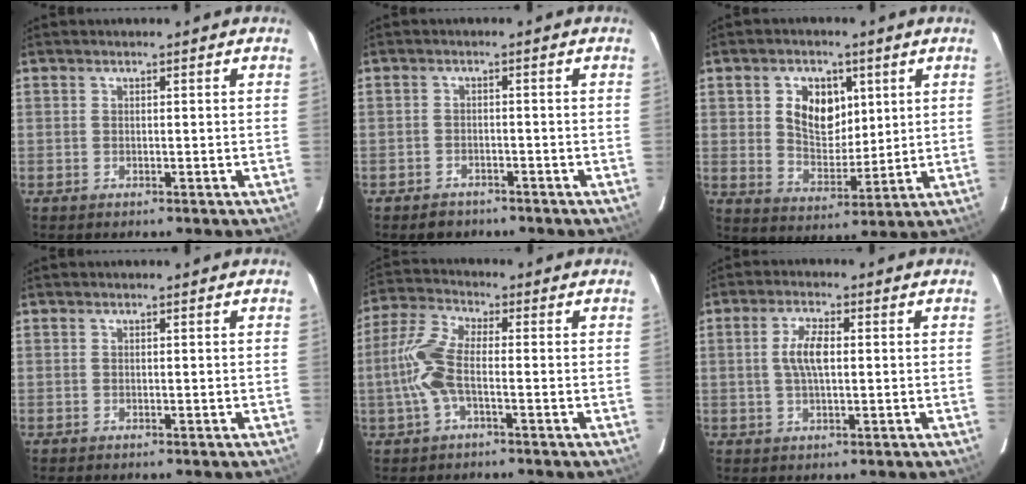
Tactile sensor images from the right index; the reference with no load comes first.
{"total": 3.3, "force": [-2.5, 2.1, 0.4], "torque": [-0.016, 0.007, -0.036]}
{"total": 9.2, "force": [2.9, 6.5, 5.8], "torque": [-0.103, 0.007, 0.058]}
{"total": 0.0}
{"total": 8.6, "force": [-1.8, 2.8, 7.9], "torque": [-0.186, 0.009, -0.041]}
{"total": 5.1, "force": [0.5, 1.8, 4.7], "torque": [-0.092, 0.006, 0.010]}